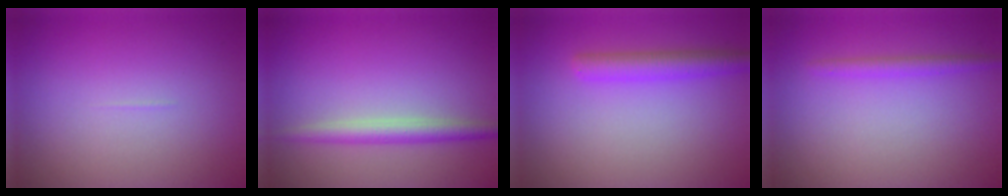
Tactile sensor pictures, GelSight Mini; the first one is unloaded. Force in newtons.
{"total": 2.5, "press": 2.5, "slide": 0.1}
{"total": 2.9, "press": 2.9, "slide": 0.2}
{"total": 1.5, "press": 1.5, "slide": 0.2}